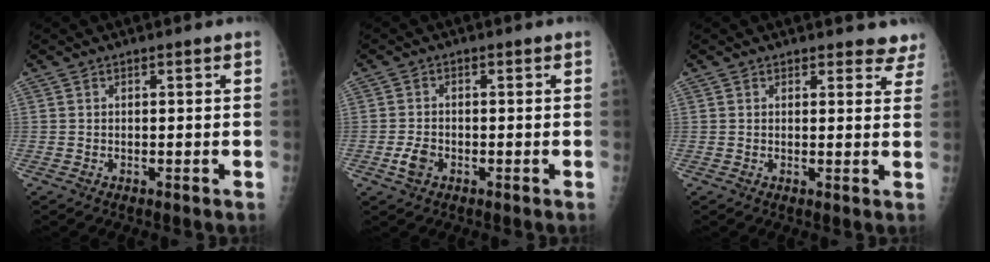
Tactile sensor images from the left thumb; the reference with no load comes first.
{"total": 3.2, "force": [-1.3, 2.2, 2.0], "torque": [-0.039, 0.004, -0.023]}
{"total": 5.0, "force": [4.5, 2.2, 0.0], "torque": [0.045, -0.023, 0.027]}